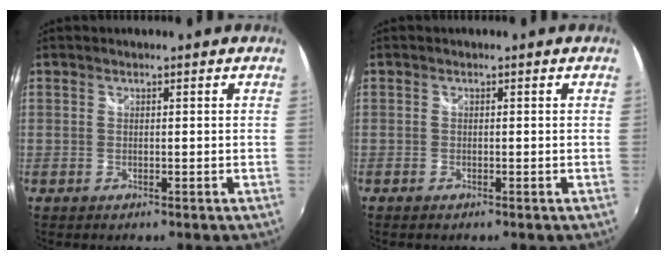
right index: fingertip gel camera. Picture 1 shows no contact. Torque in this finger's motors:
{"motor_torque": [0.01, 0.04, -0.01, 0.01]}